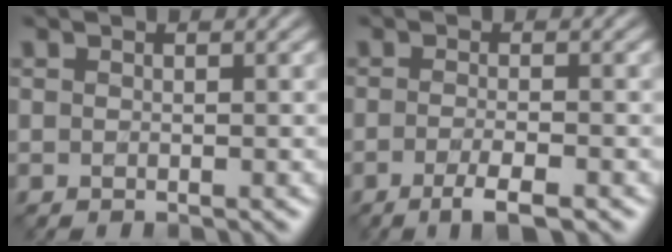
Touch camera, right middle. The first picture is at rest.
{"total": 3.0, "force": [-1.6, 0.6, 2.4], "torque": [-0.041, -0.001, -0.036]}